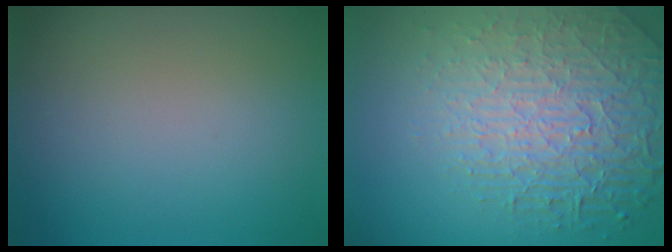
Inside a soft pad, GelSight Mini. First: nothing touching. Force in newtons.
{"total": 8.2, "press": 5.7, "slide": 5.9}